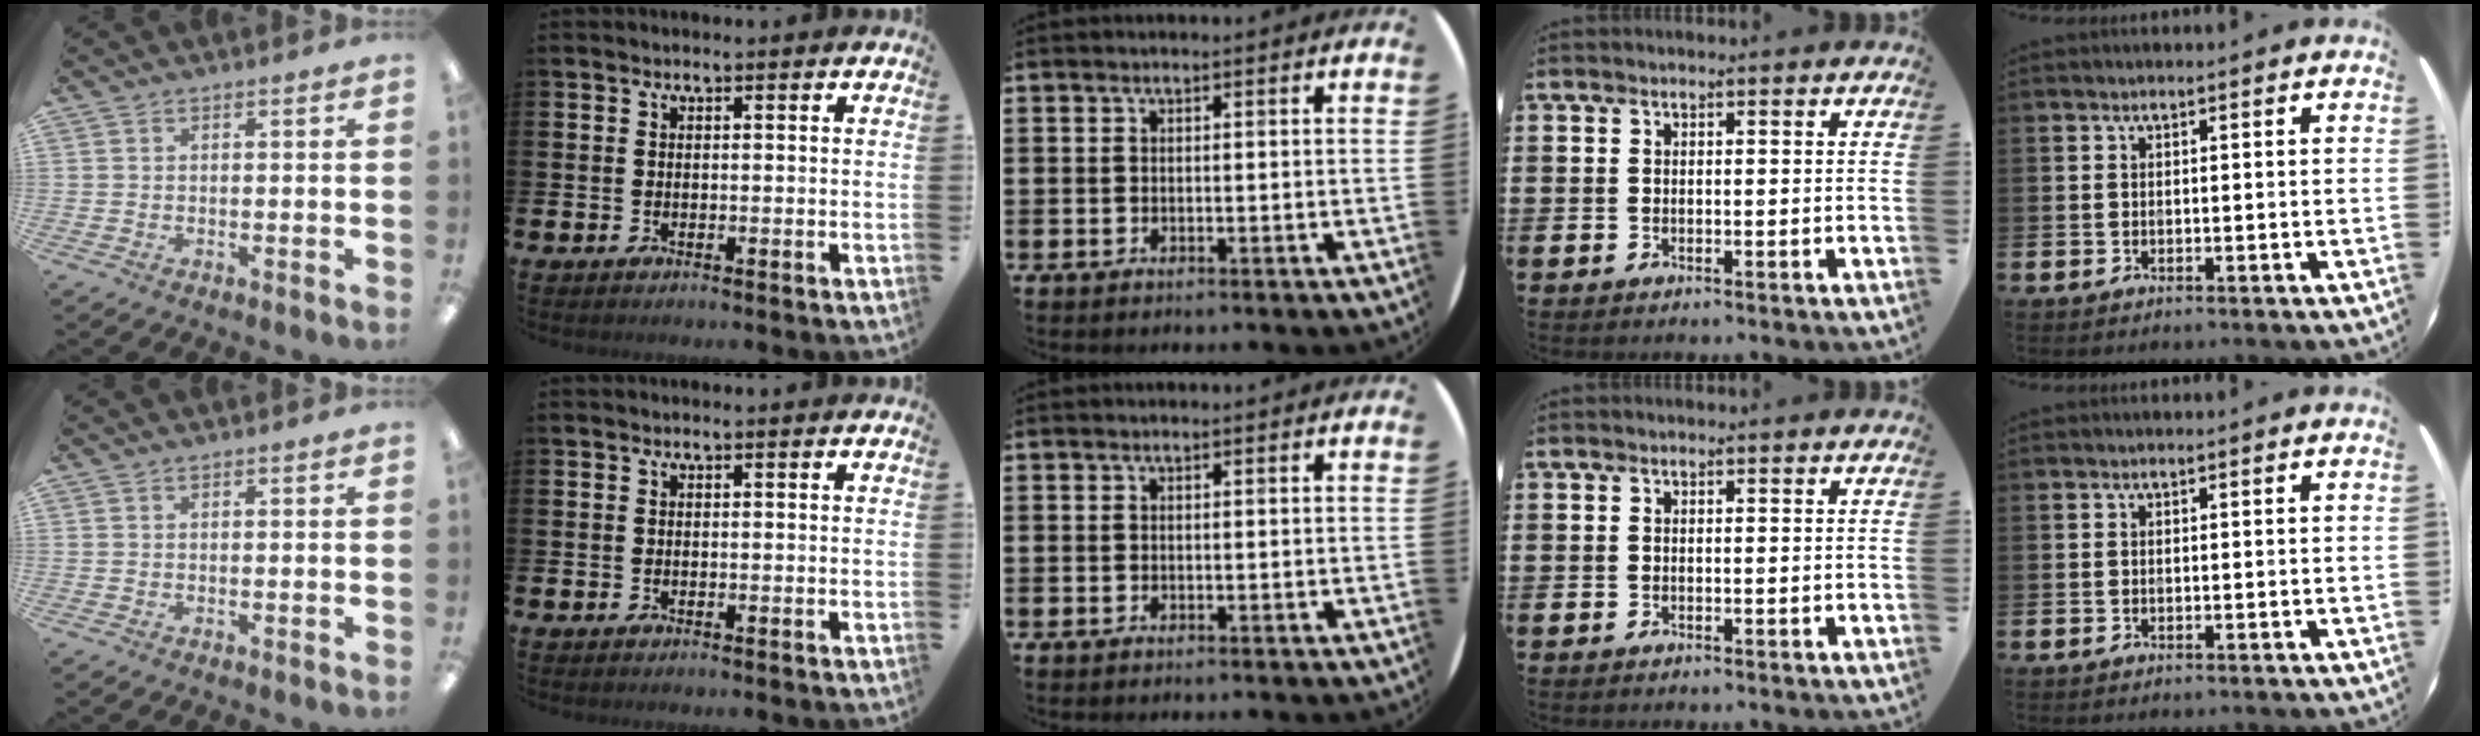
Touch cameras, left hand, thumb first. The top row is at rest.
{}